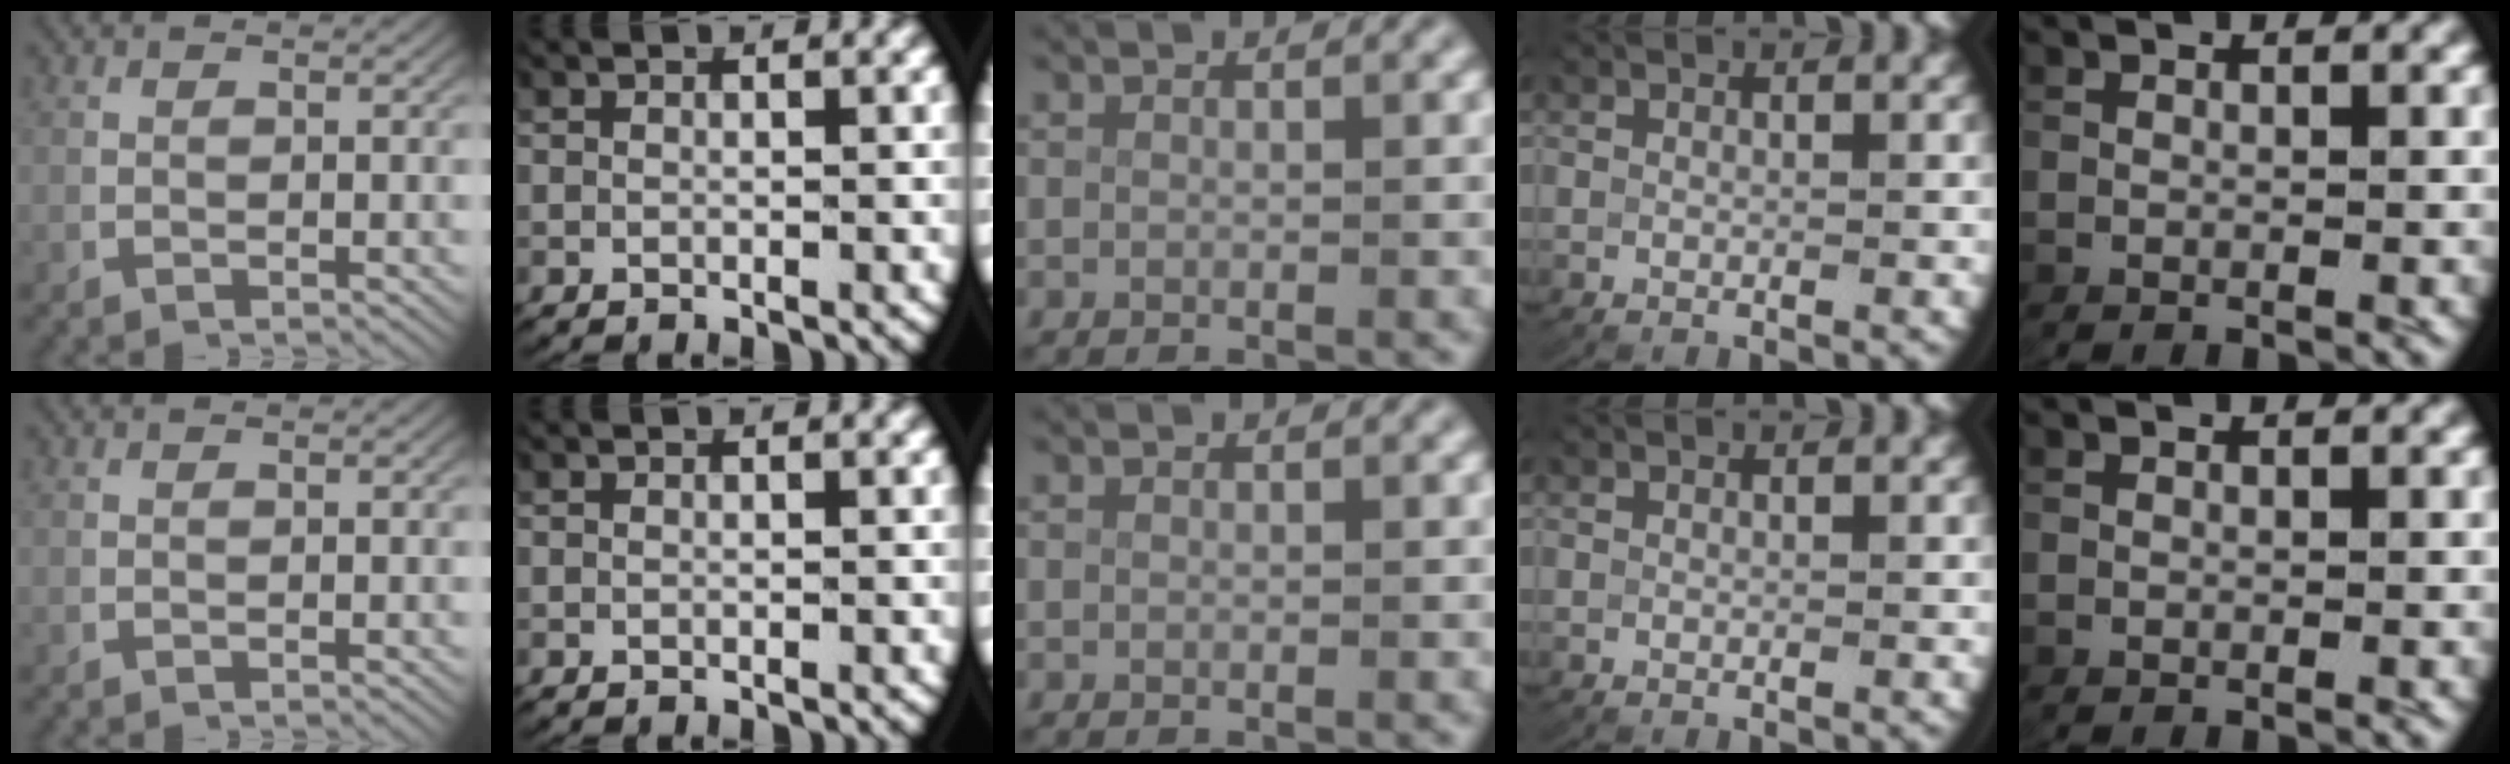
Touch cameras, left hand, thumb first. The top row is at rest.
{}